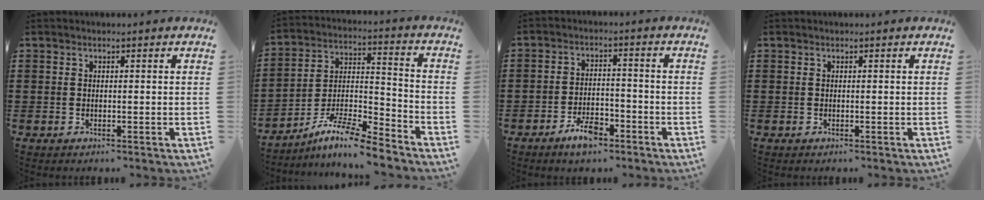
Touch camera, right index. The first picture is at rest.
{"total": 9.4, "force": [-8.1, 1.0, 4.6], "torque": [-0.089, 0.012, -0.161]}
{"total": 5.5, "force": [-3.5, 2.1, 3.6], "torque": [-0.070, 0.009, -0.066]}
{"total": 0.0}